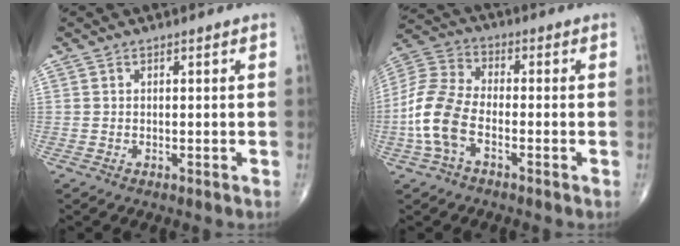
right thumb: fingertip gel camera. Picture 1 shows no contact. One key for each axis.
{"total": 11.2, "fx": -3.4, "fy": 6.1, "fz": 8.8, "tx": -0.196, "ty": 0.027, "tz": -0.075}